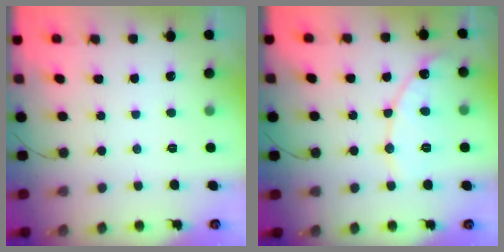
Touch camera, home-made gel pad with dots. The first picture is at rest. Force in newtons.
{"total": 10.6, "press": 10.5, "slide": 0.8}